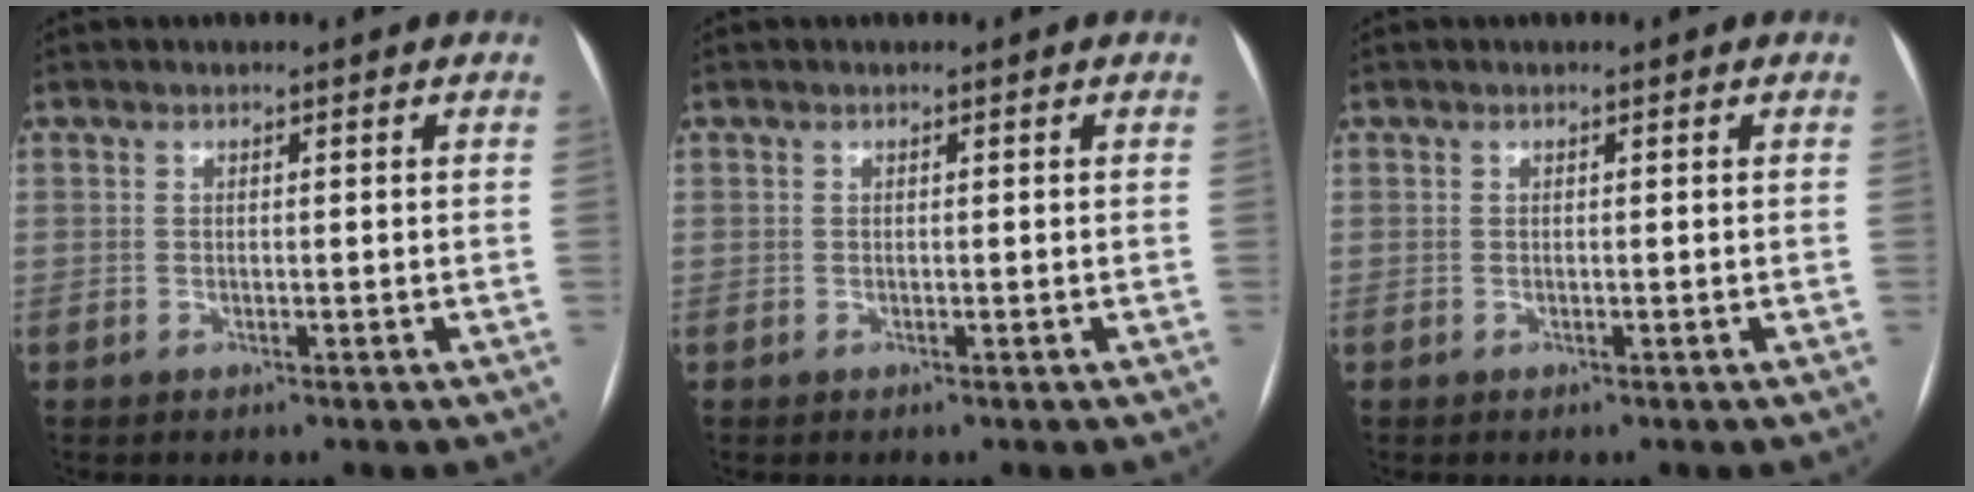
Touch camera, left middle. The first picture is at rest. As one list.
[{"total": 0.0}, {"total": 0.0}]